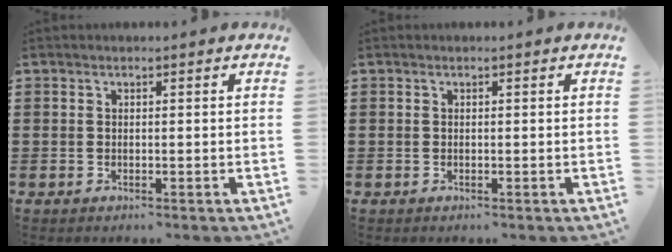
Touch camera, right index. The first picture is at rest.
{"total": 0.0}